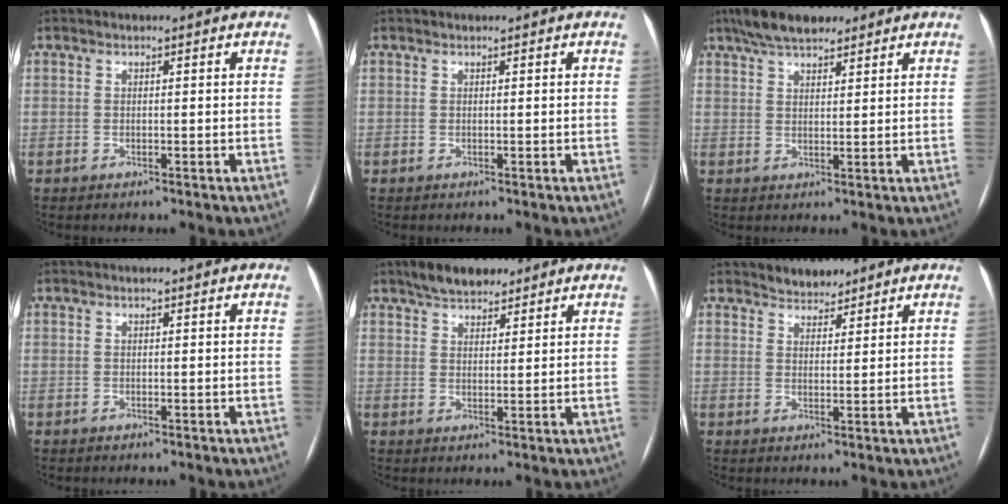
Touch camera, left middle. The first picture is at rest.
{"total": 0.0}
{"total": 8.2, "force": [6.3, 2.9, 4.3], "torque": [-0.075, 0.025, 0.109]}
{"total": 0.0}
{"total": 6.2, "force": [4.8, 2.7, 2.8], "torque": [-0.046, 0.015, 0.083]}
{"total": 3.1, "force": [2.8, 1.2, 0.2], "torque": [-0.003, 0.005, 0.046]}